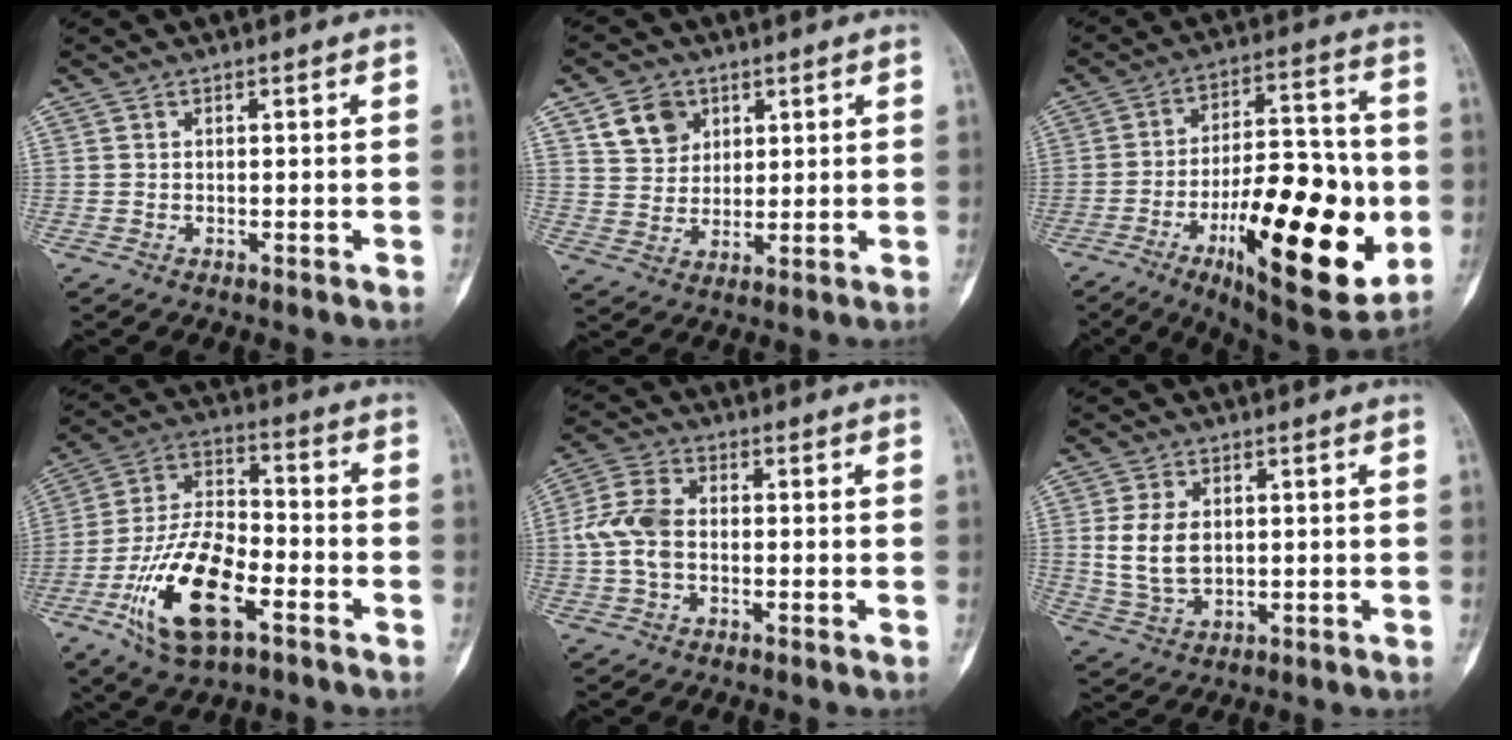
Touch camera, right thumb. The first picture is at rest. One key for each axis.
{"total": 7.5, "fx": 3.6, "fy": 6.0, "fz": 2.8, "tx": -0.023, "ty": -0.016, "tz": 0.068}
{"total": 27.7, "fx": -7.5, "fy": 10.3, "fz": 24.6, "tx": -0.347, "ty": 0.007, "tz": -0.100}
{"total": 18.5, "fx": -7.5, "fy": 8.6, "fz": 14.5, "tx": -0.271, "ty": 0.038, "tz": -0.135}
{"total": 8.0, "fx": -0.5, "fy": 5.3, "fz": 6.0, "tx": -0.129, "ty": 0.021, "tz": -0.018}
{"total": 8.0, "fx": 1.0, "fy": 5.2, "fz": 6.0, "tx": -0.107, "ty": -0.006, "tz": 0.030}